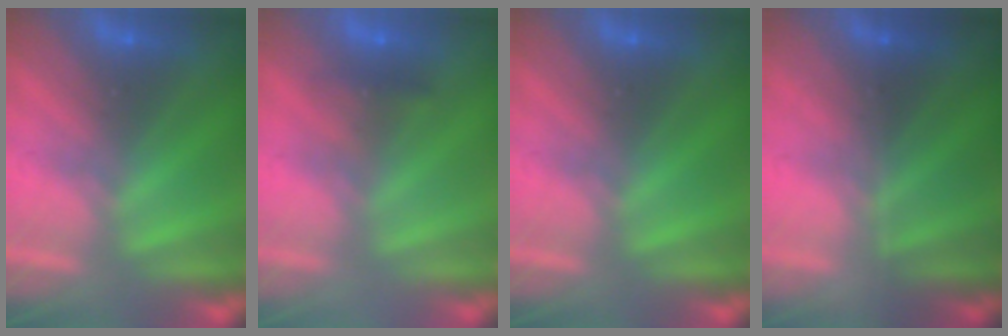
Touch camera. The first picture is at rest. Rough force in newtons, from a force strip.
{"total": 2.4}
{"total": 0.0}
{"total": 1.6}